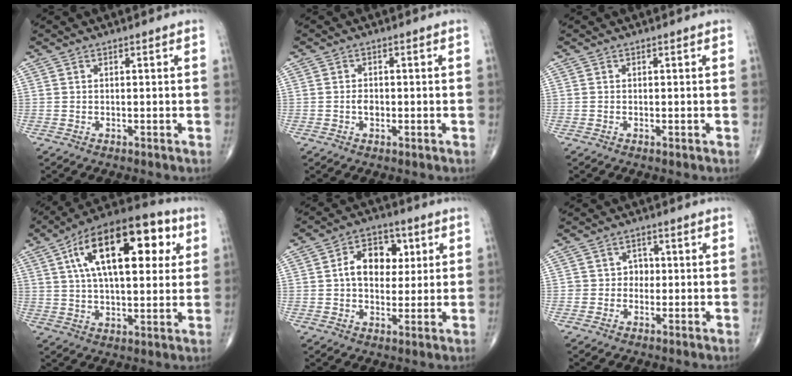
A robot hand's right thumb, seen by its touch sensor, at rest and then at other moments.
{"total": 1.7, "force": [-0.4, 1.1, 1.2], "torque": [-0.017, 0.002, -0.007]}
{"total": 0.0}
{"total": 23.0, "force": [7.1, 10.7, 19.0], "torque": [-0.287, 0.015, 0.106]}
{"total": 9.8, "force": [1.9, 6.9, 6.8], "torque": [-0.072, 0.008, 0.026]}
{"total": 2.7, "force": [-0.2, 2.5, 0.9], "torque": [0.012, 0.010, -0.011]}